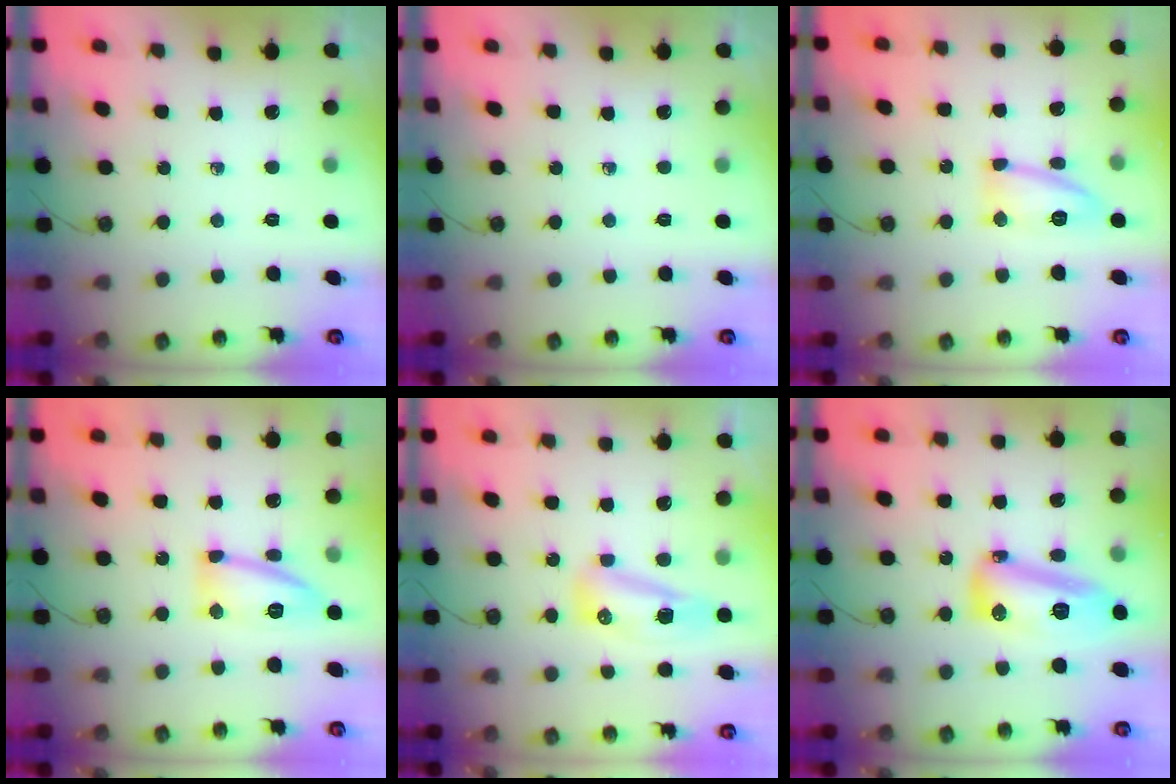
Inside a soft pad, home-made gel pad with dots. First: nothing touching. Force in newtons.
{"total": 0.0}
{"total": 12.1, "press": 12.1, "slide": 0.8}
{"total": 13.3, "press": 13.3, "slide": 1.2}
{"total": 11.5, "press": 9.8, "slide": 6.0}
{"total": 13.8, "press": 13.7, "slide": 1.4}